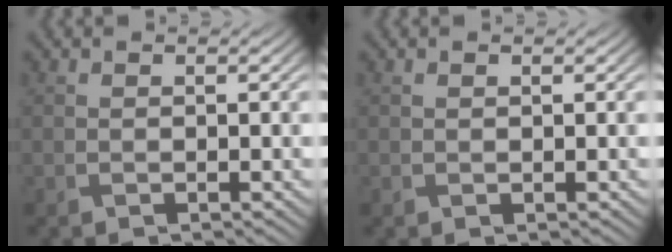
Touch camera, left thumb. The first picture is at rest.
{"total": 0.0}